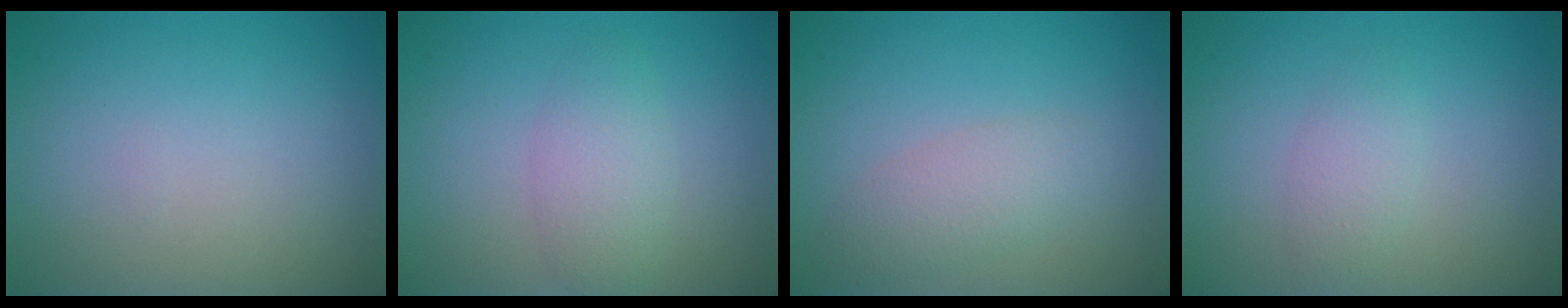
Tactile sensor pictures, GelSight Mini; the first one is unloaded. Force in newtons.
{"total": 2.7, "press": 2.7, "slide": 0.1}
{"total": 2.6, "press": 2.6, "slide": 0.1}
{"total": 2.3, "press": 2.3, "slide": 0.0}